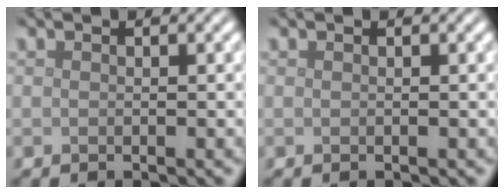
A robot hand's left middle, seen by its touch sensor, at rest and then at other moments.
{"total": 0.0}